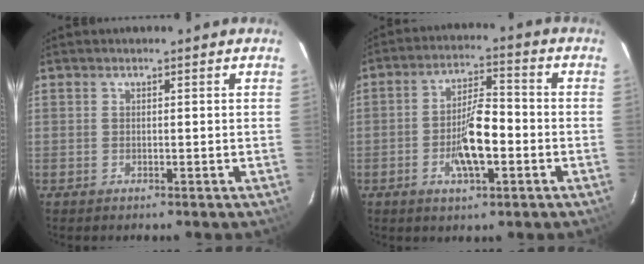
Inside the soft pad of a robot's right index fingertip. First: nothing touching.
{"total": 9.1, "force": [-2.9, 2.9, 8.1], "torque": [-0.153, 0.002, -0.048]}